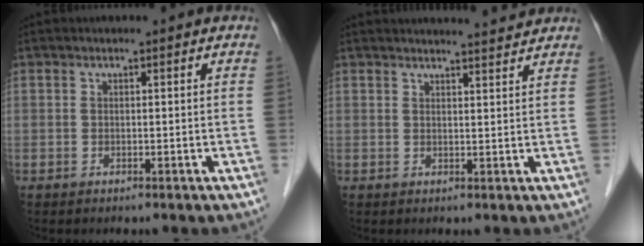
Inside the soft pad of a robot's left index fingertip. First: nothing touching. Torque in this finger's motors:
{"motor_torque": [0.58, -0.89, 0.07, 0.00]}